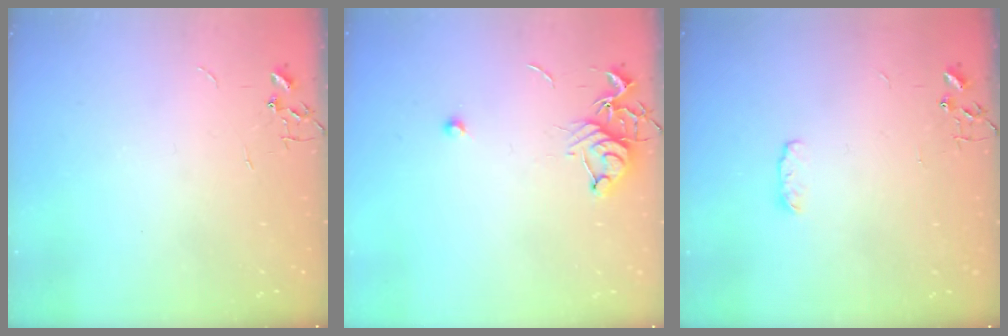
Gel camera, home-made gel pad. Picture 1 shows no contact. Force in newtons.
{"total": 8.0, "press": 7.9, "slide": 0.9}
{"total": 4.2, "press": 4.1, "slide": 0.6}